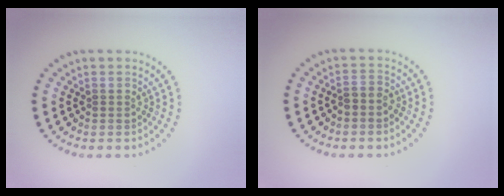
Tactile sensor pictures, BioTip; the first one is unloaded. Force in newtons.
{"total": 1.1, "press": 0.8, "slide": 0.8}